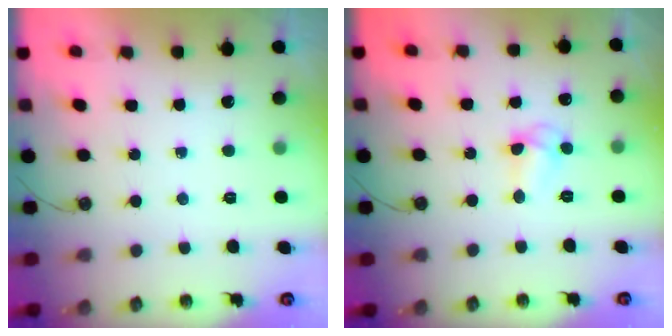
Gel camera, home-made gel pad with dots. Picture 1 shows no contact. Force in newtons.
{"total": 6.2, "press": 6.1, "slide": 0.5}